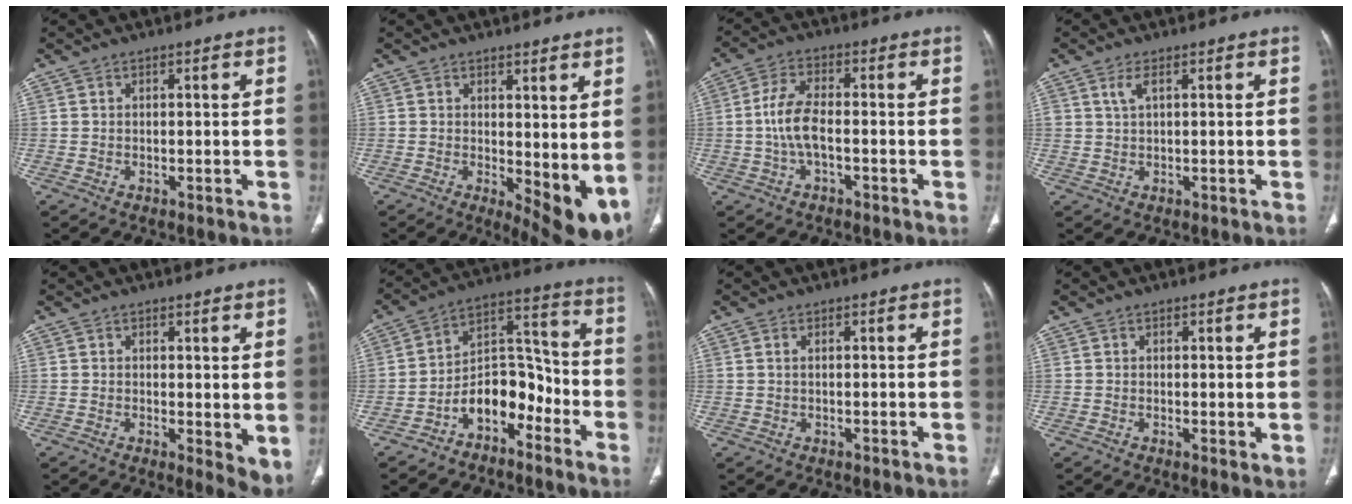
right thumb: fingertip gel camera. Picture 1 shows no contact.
{"total": 9.3, "force": [0.9, 4.0, 8.3], "torque": [-0.098, -0.025, 0.024]}
{"total": 6.6, "force": [-1.1, 3.1, 5.8], "torque": [-0.123, 0.019, -0.023]}
{"total": 2.2, "force": [1.0, 0.8, 1.8], "torque": [-0.043, 0.003, 0.026]}
{"total": 4.2, "force": [0.5, 1.8, 3.7], "torque": [-0.050, -0.015, 0.008]}
{"total": 10.7, "force": [-5.9, 6.5, 6.1], "torque": [-0.068, 0.088, -0.108]}
{"total": 0.7, "force": [0.2, 0.3, 0.5], "torque": [-0.017, 0.006, 0.005]}
{"total": 1.3, "force": [0.3, 0.5, 1.1], "torque": [-0.020, -0.007, 0.002]}